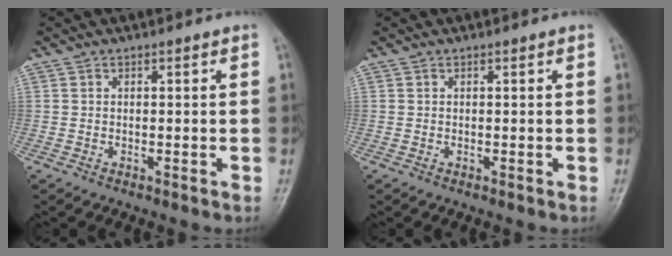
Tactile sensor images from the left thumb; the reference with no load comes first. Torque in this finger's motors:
{"motor_torque": [-0.01, 0.00, -0.01, -0.01, 0.00]}